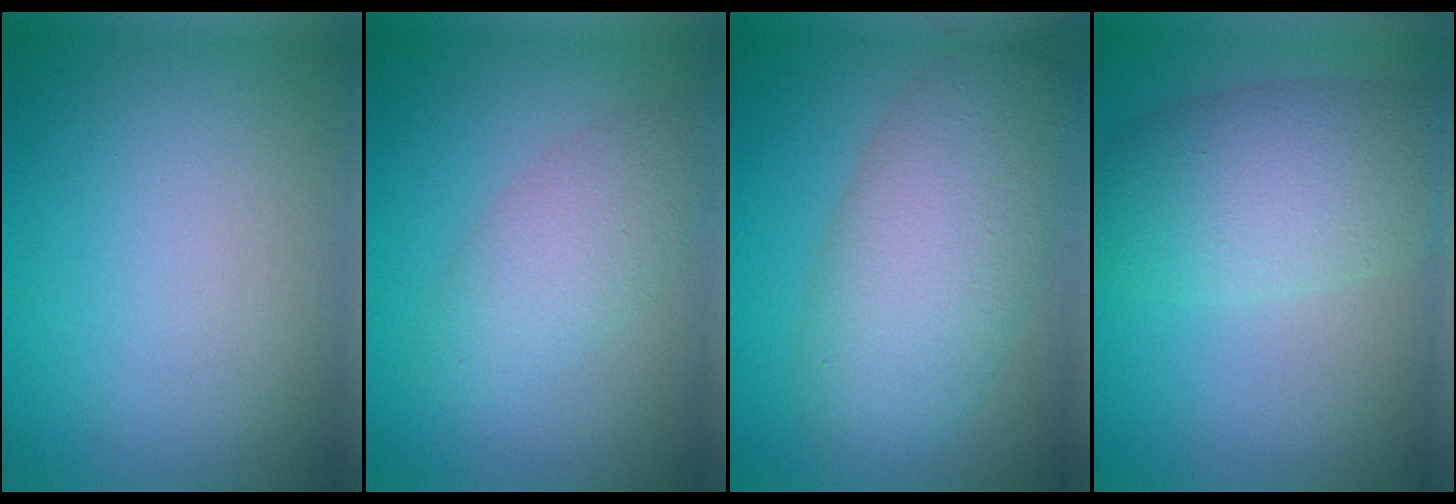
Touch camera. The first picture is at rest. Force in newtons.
{"total": 3.8, "press": 3.8, "slide": 0.2}
{"total": 7.9, "press": 7.9, "slide": 0.3}
{"total": 7.0, "press": 6.9, "slide": 0.5}